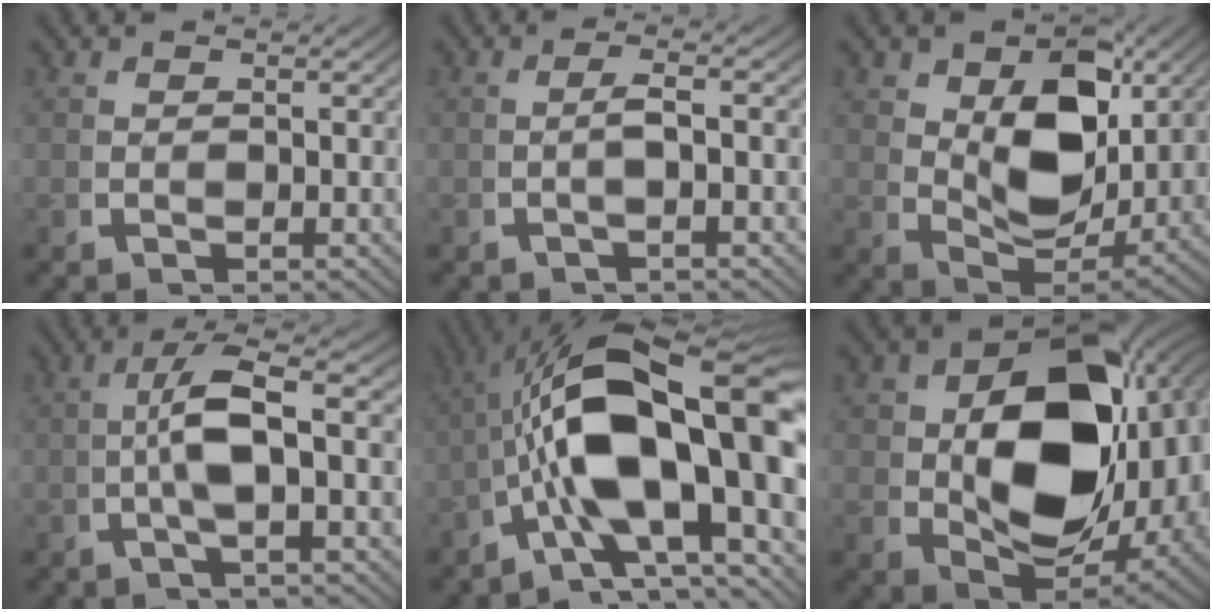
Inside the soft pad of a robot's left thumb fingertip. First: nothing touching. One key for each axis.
{"total": 2.2, "fx": -0.4, "fy": 0.3, "fz": 2.1, "tx": -0.050, "ty": 0.002, "tz": -0.007}
{"total": 8.8, "fx": 1.6, "fy": 5.3, "fz": 6.8, "tx": -0.132, "ty": -0.039, "tz": 0.044}
{"total": 6.3, "fx": 0.2, "fy": 1.8, "fz": 6.1, "tx": -0.122, "ty": 0.003, "tz": -0.001}
{"total": 19.5, "fx": -0.5, "fy": 10.6, "fz": 16.4, "tx": -0.283, "ty": -0.038, "tz": 0.006}
{"total": 20.2, "fx": 1.0, "fy": 13.2, "fz": 15.3, "tx": -0.258, "ty": -0.051, "tz": 0.039}